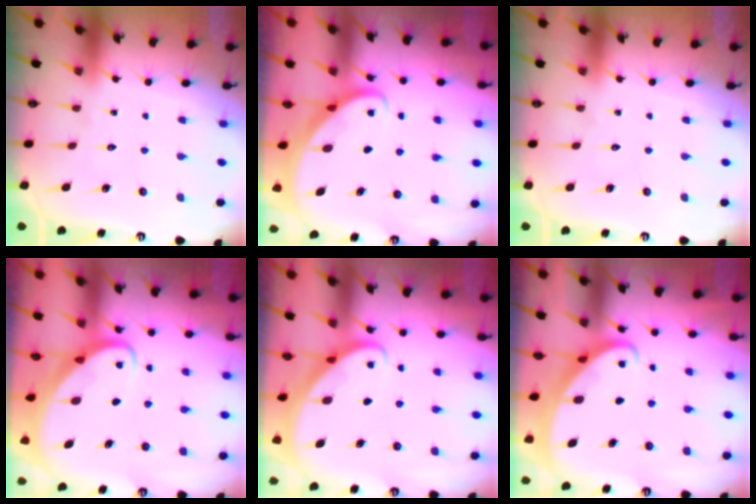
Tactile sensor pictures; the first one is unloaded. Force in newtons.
{"total": 2.7, "press": 2.7, "slide": 0.2}
{"total": 0.0}
{"total": 2.8, "press": 2.8, "slide": 0.3}
{"total": 2.7, "press": 2.7, "slide": 0.2}
{"total": 2.4, "press": 2.4, "slide": 0.3}